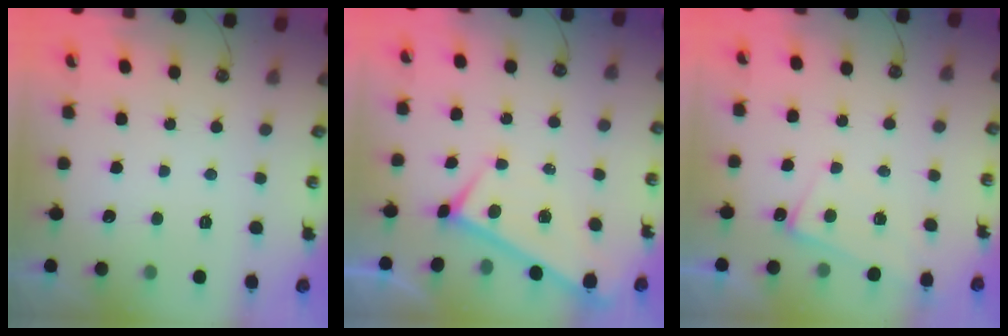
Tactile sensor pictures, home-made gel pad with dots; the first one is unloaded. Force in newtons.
{"total": 0.0}
{"total": 1.0, "press": 0.9, "slide": 0.3}